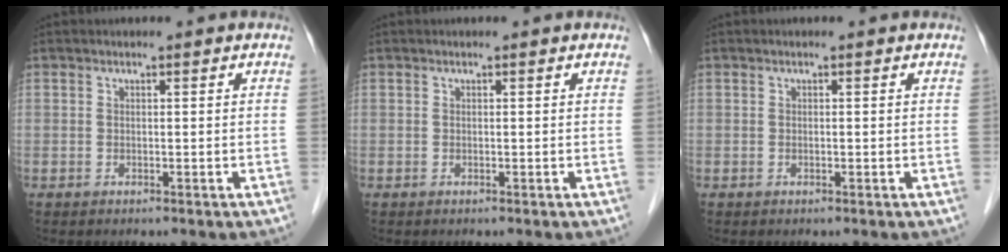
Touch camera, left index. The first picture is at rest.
{"total": 0.0}
{"total": 0.0}